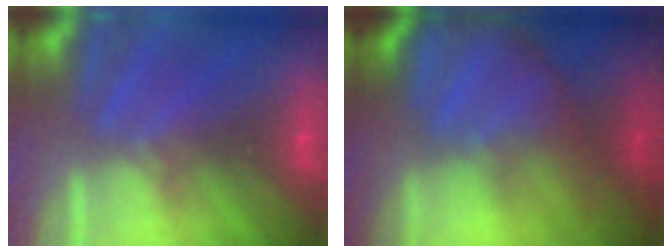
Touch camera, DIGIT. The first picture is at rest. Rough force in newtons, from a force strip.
{"total": 7.6}